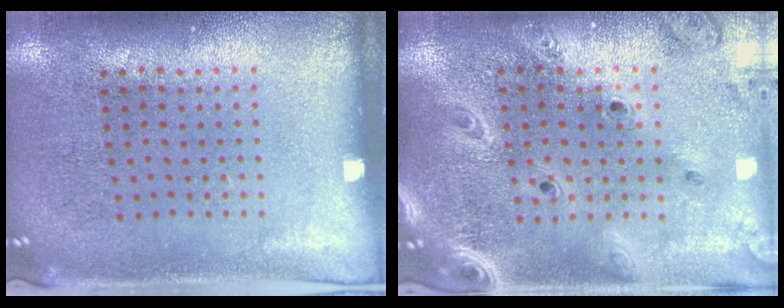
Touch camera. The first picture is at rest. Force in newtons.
{"total": 2.7, "press": 2.3, "slide": 1.4}